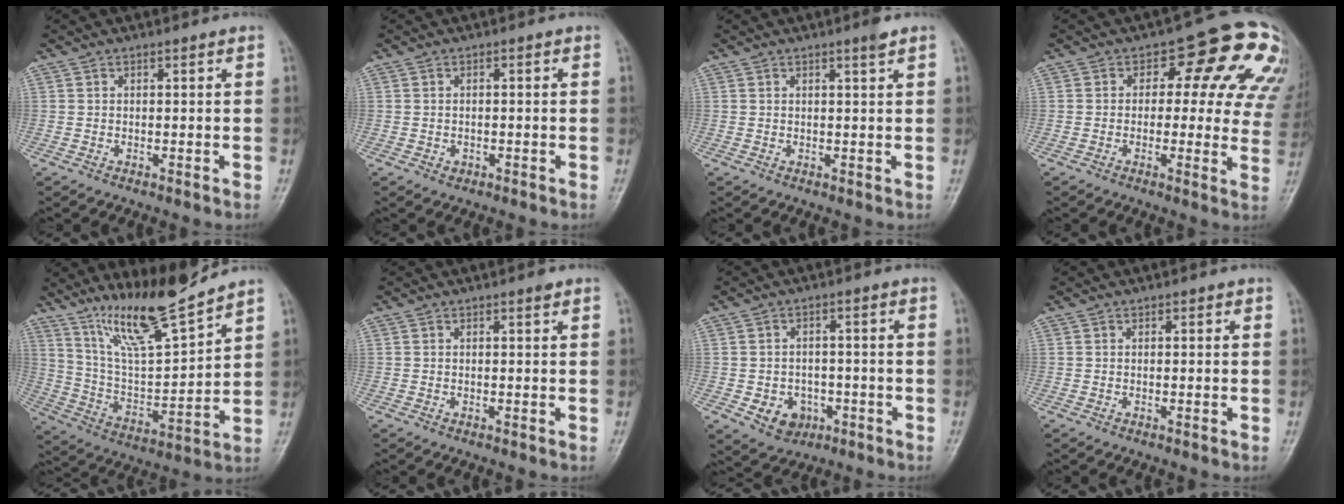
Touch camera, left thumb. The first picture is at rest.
{"total": 1.1, "force": [-0.4, 0.9, 0.2], "torque": [0.002, 0.005, -0.007]}
{"total": 1.6, "force": [1.1, -0.1, 1.1], "torque": [-0.017, -0.008, 0.018]}
{"total": 15.8, "force": [5.1, 8.9, 11.9], "torque": [-0.082, 0.004, 0.040]}
{"total": 14.3, "force": [12.0, 1.3, 7.8], "torque": [-0.128, -0.076, 0.230]}
{"total": 0.6, "force": [0.4, 0.1, 0.4], "torque": [-0.007, -0.001, 0.005]}
{"total": 6.5, "force": [-2.2, 5.4, 2.9], "torque": [-0.019, 0.016, -0.026]}
{"total": 0.0}